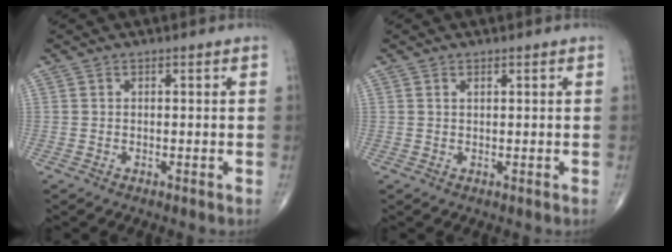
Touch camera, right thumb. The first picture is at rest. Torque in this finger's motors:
{"motor_torque": [-0.34, -0.33, 0.03, 0.26, 0.01]}